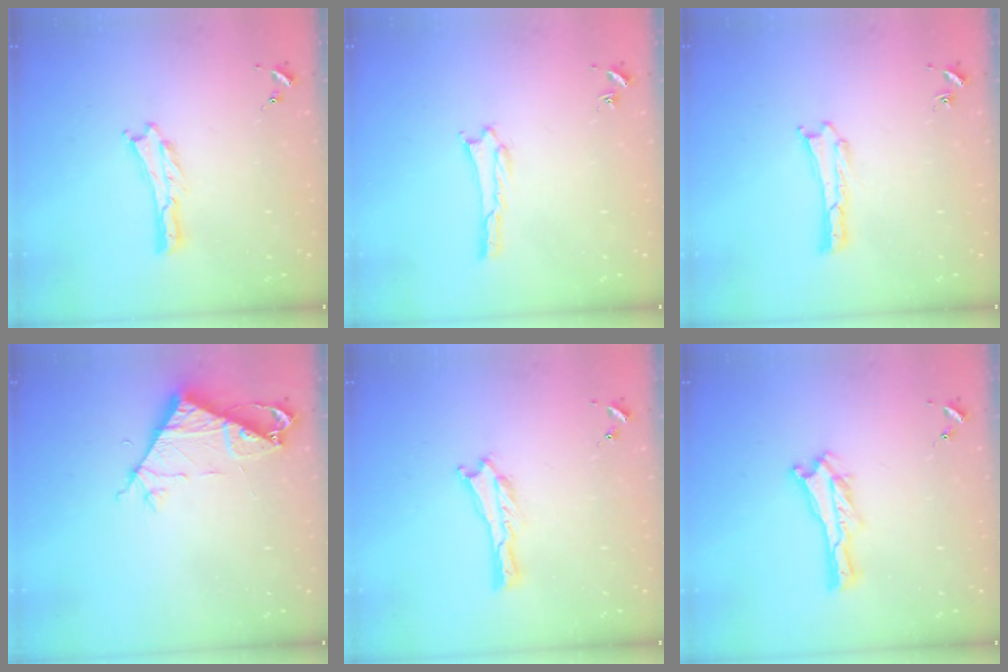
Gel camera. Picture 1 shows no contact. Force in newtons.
{"total": 0.9, "press": 0.8, "slide": 0.1}
{"total": 0.0}
{"total": 6.9, "press": 6.9, "slide": 0.5}
{"total": 0.0}
{"total": 0.0}